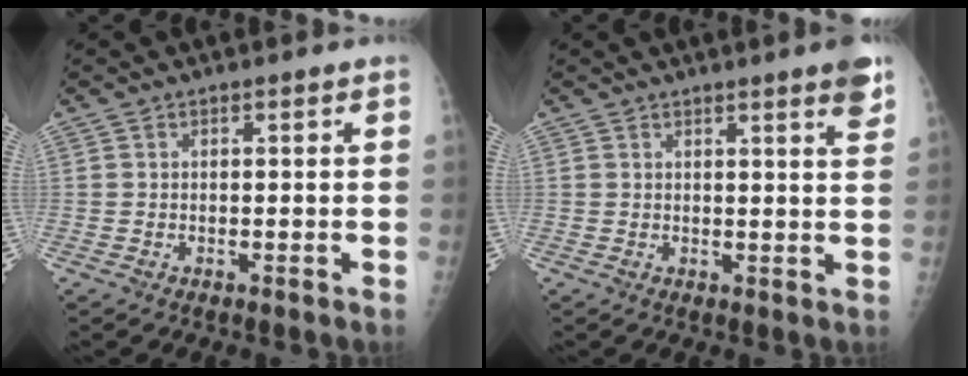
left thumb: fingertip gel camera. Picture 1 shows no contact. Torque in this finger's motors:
{"motor_torque": [3.20, 0.99, 0.61, -0.31, 0.00]}